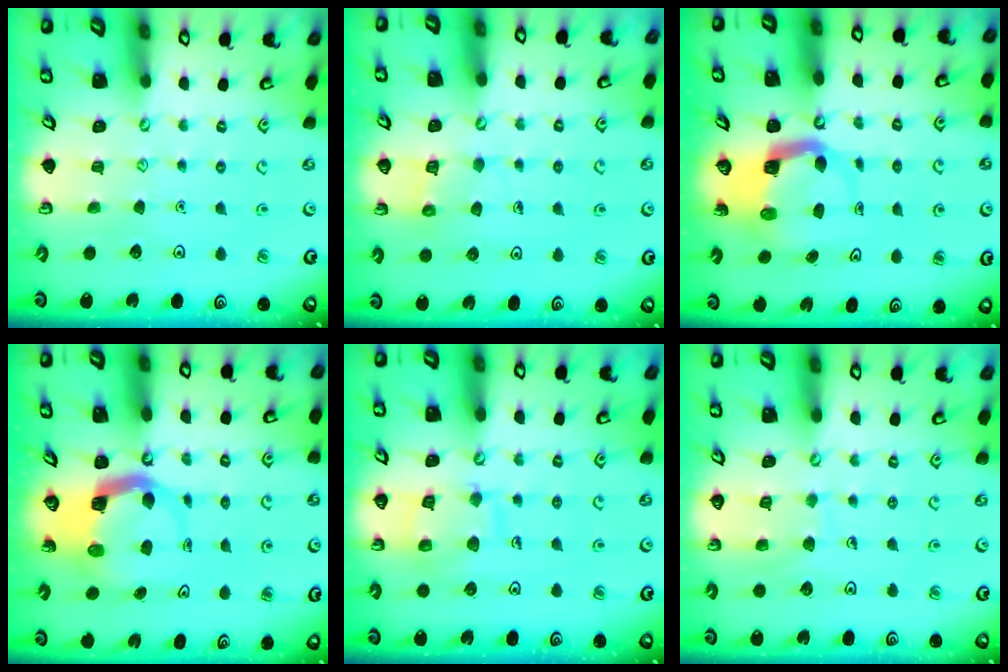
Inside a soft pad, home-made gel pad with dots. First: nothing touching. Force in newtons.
{"total": 5.8, "press": 5.7, "slide": 0.5}
{"total": 5.2, "press": 5.1, "slide": 0.7}
{"total": 5.1, "press": 5.1, "slide": 0.7}
{"total": 11.4, "press": 11.3, "slide": 1.1}
{"total": 6.7, "press": 6.7, "slide": 0.4}